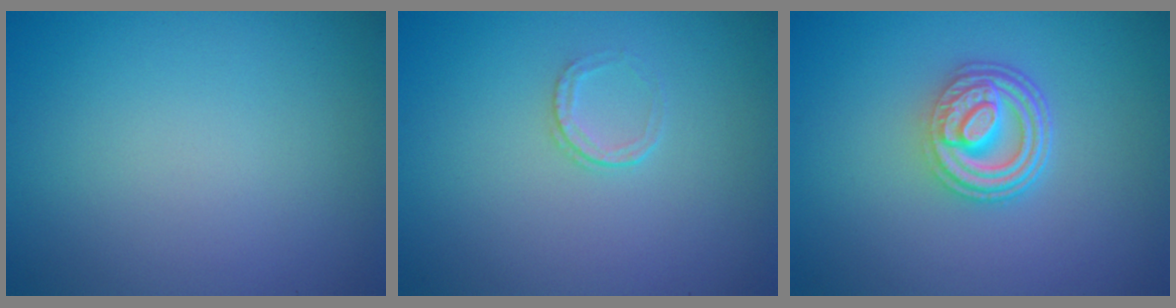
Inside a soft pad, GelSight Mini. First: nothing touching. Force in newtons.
{"total": 1.0, "press": 0.7, "slide": 0.7}
{"total": 4.8, "press": 3.7, "slide": 3.1}